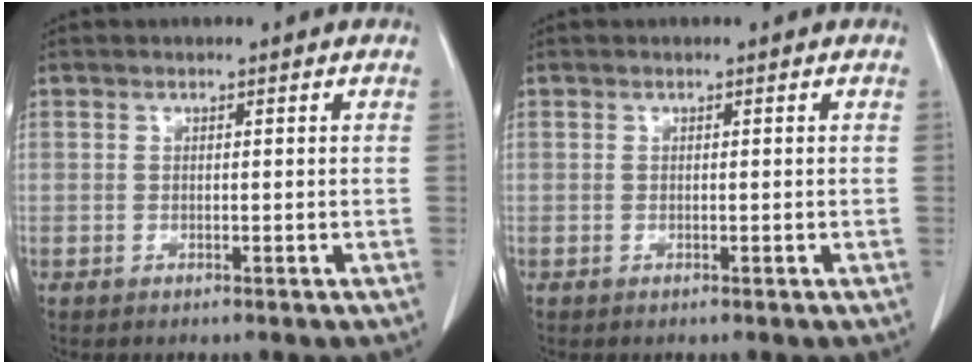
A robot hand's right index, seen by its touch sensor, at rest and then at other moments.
{"total": 0.0}